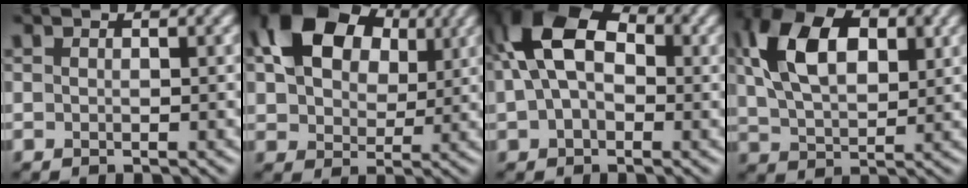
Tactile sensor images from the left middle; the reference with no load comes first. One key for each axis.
{"total": 12.3, "fx": 4.7, "fy": 8.2, "fz": 7.9, "tx": -0.141, "ty": 0.027, "tz": 0.068}
{"total": 10.2, "fx": 1.9, "fy": 6.5, "fz": 7.7, "tx": -0.146, "ty": 0.028, "tz": 0.012}
{"total": 9.4, "fx": 3.1, "fy": 5.6, "fz": 6.9, "tx": -0.146, "ty": 0.014, "tz": 0.056}